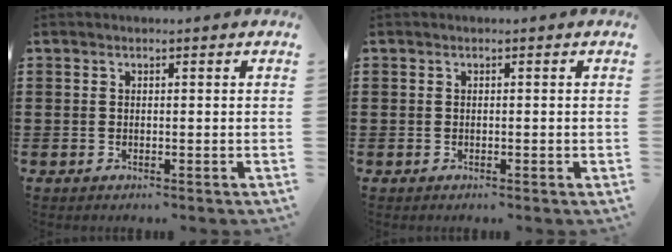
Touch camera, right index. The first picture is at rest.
{"total": 0.0}